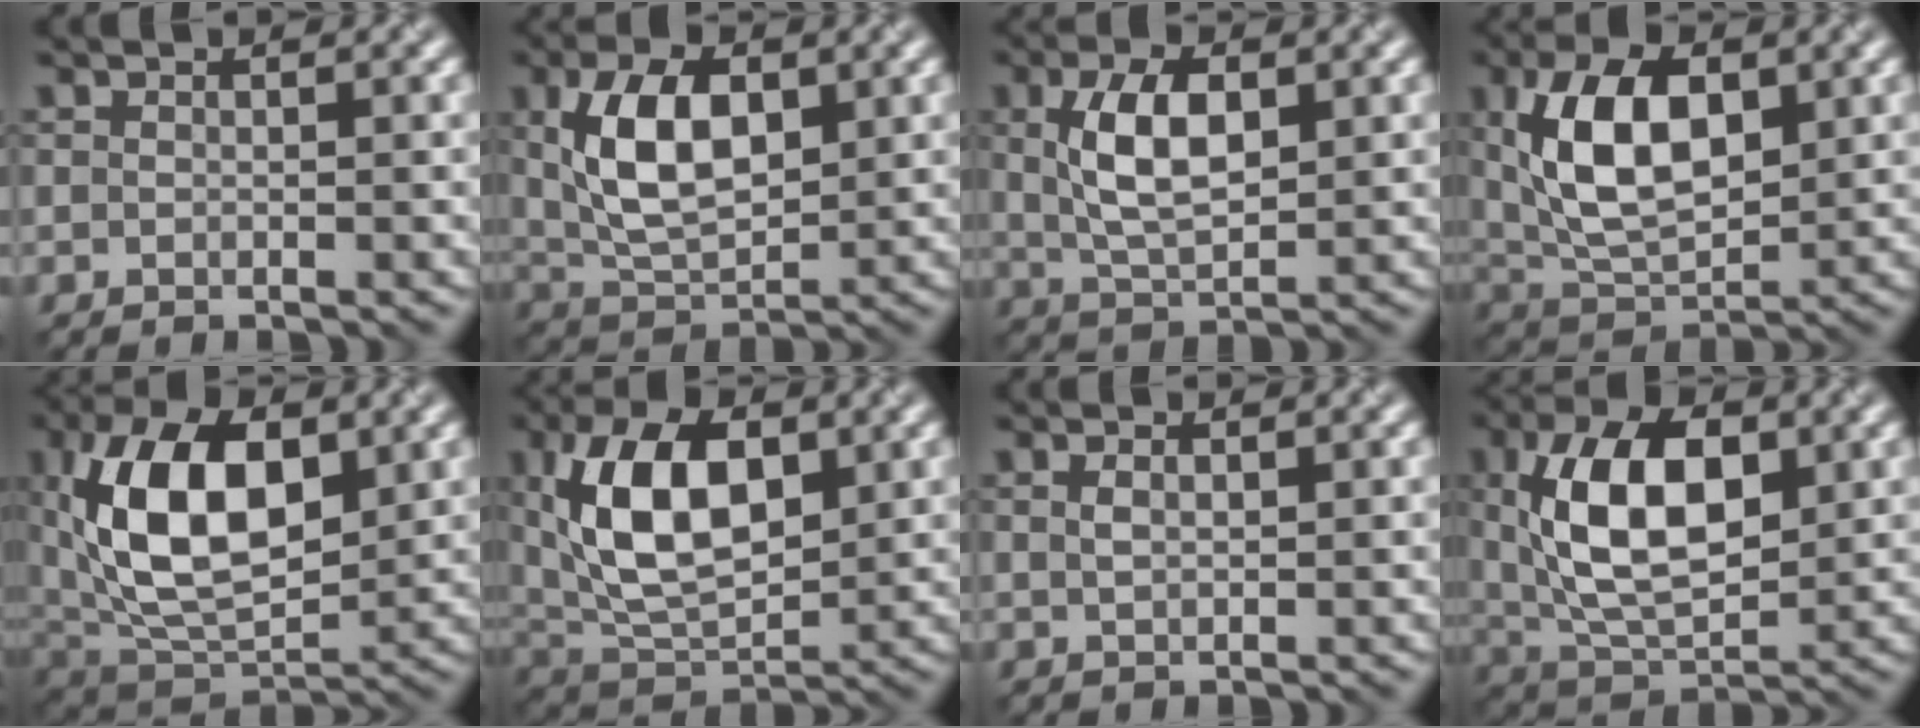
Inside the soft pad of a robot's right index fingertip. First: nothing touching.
{"total": 7.8, "force": [1.7, 4.1, 6.4], "torque": [-0.121, 0.007, 0.032]}
{"total": 5.8, "force": [1.2, 2.8, 4.9], "torque": [-0.098, 0.006, 0.025]}
{"total": 9.3, "force": [2.1, 4.9, 7.6], "torque": [-0.147, 0.006, 0.034]}
{"total": 11.9, "force": [2.6, 6.5, 9.6], "torque": [-0.171, 0.009, 0.039]}
{"total": 10.4, "force": [2.5, 5.6, 8.5], "torque": [-0.162, 0.007, 0.039]}
{"total": 1.3, "force": [0.6, 0.6, 1.0], "torque": [-0.023, -0.001, 0.017]}
{"total": 10.1, "force": [2.0, 5.3, 8.4], "torque": [-0.157, 0.006, 0.032]}